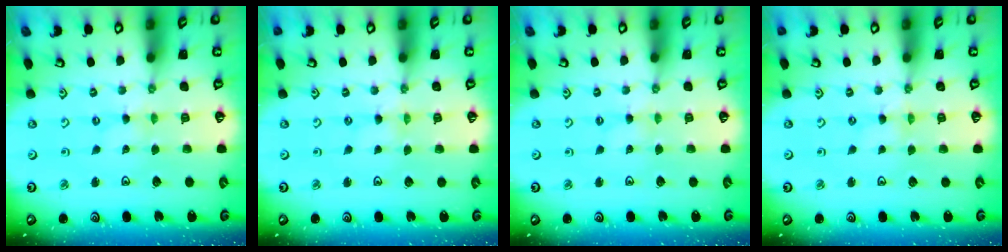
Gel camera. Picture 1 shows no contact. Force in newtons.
{"total": 0.0}
{"total": 1.0, "press": 0.9, "slide": 0.2}
{"total": 0.0}